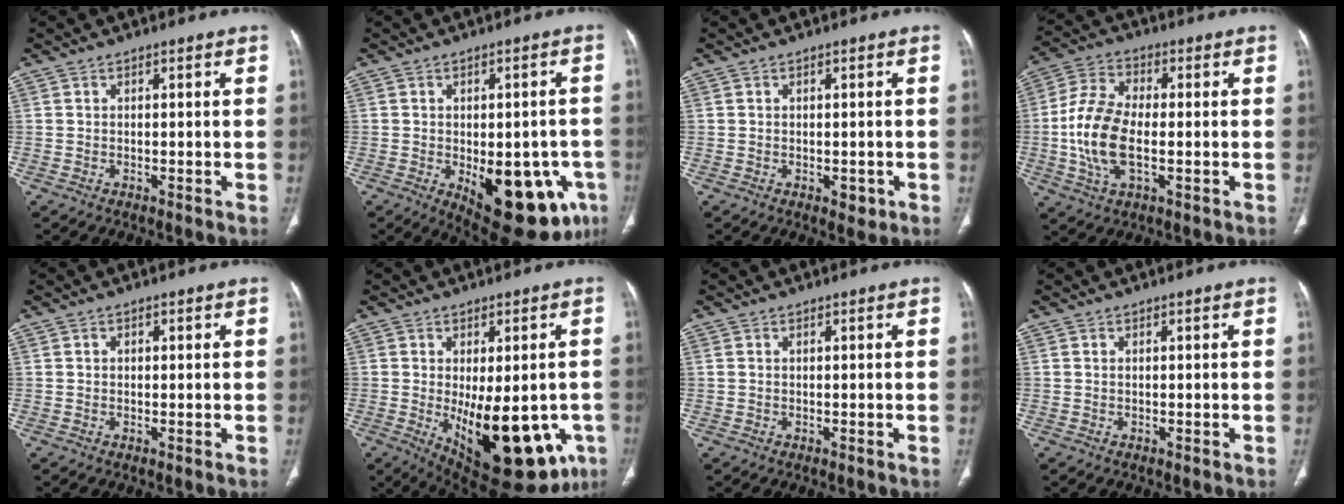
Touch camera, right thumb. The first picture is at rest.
{"total": 18.8, "force": [-6.6, 8.9, 15.2], "torque": [-0.143, 0.005, -0.063]}
{"total": 2.1, "force": [-0.6, 1.3, 1.4], "torque": [-0.009, -0.001, -0.002]}
{"total": 13.3, "force": [-1.5, 6.9, 11.2], "torque": [-0.236, 0.010, -0.029]}
{"total": 0.7, "force": [0.3, 0.5, 0.4], "torque": [-0.004, 0.000, 0.004]}
{"total": 21.5, "force": [-6.4, 10.1, 17.9], "torque": [-0.192, -0.020, -0.060]}
{"total": 0.6, "force": [0.2, 0.3, 0.4], "torque": [-0.015, 0.011, 0.006]}
{"total": 0.0}